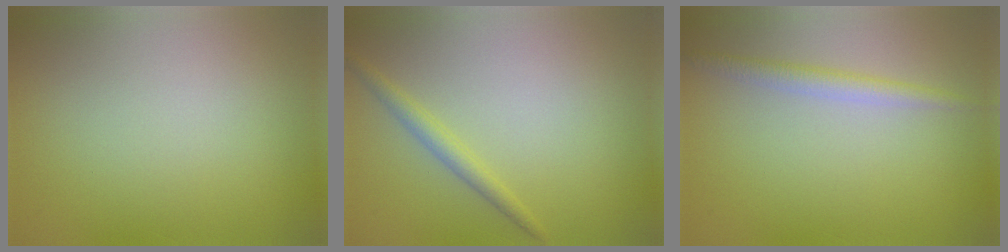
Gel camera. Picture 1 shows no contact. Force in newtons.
{"total": 1.8, "press": 1.7, "slide": 0.1}
{"total": 2.0, "press": 2.0, "slide": 0.0}